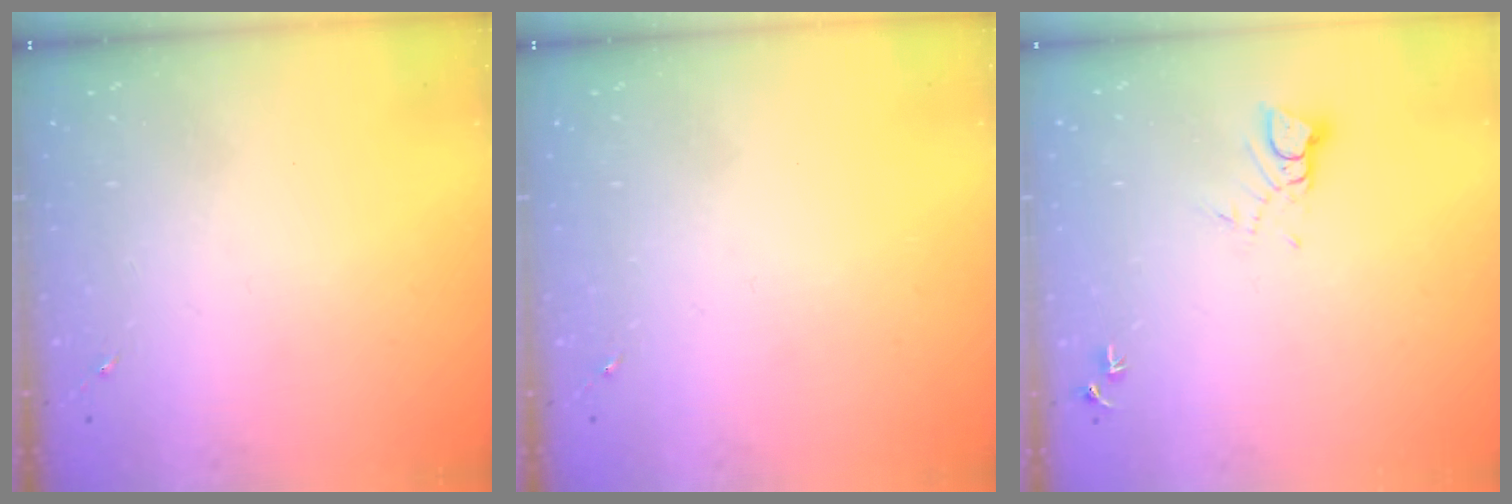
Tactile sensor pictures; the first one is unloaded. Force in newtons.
{"total": 0.0}
{"total": 3.6, "press": 3.6, "slide": 0.3}